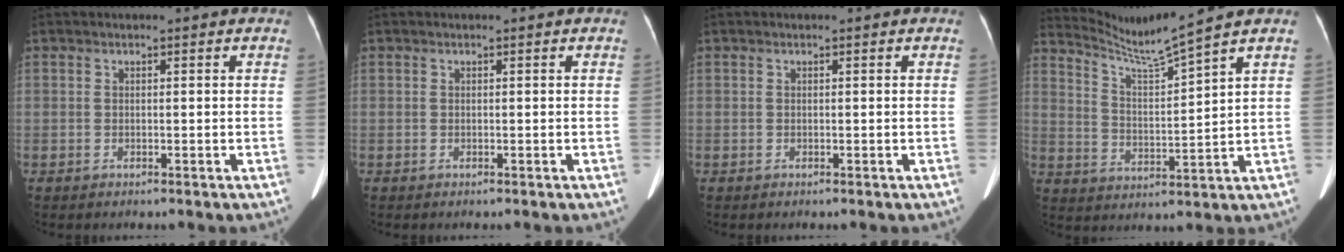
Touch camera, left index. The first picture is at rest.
{"total": 0.0}
{"total": 0.0}
{"total": 8.0, "force": [7.0, -3.1, 2.3], "torque": [-0.056, -0.037, 0.138]}